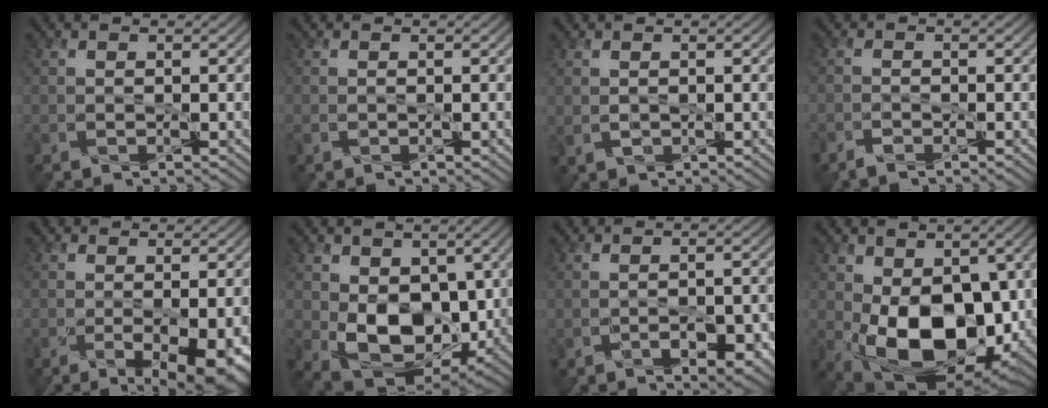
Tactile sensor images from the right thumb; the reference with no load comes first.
{"total": 0.8, "force": [-0.3, 0.7, 0.4], "torque": [-0.011, -0.006, -0.008]}
{"total": 1.0, "force": [0.3, 0.8, 0.5], "torque": [-0.016, -0.004, 0.013]}
{"total": 1.3, "force": [-1.2, 0.3, 0.4], "torque": [-0.010, -0.001, -0.029]}
{"total": 6.9, "force": [-2.1, 2.6, 6.1], "torque": [-0.097, -0.031, -0.007]}
{"total": 10.1, "force": [0.3, 7.2, 7.1], "torque": [-0.141, -0.027, 0.007]}
{"total": 3.8, "force": [-1.5, 2.1, 2.8], "torque": [-0.044, -0.007, -0.018]}
{"total": 13.6, "force": [-0.9, 8.7, 10.3], "torque": [-0.191, -0.036, -0.008]}